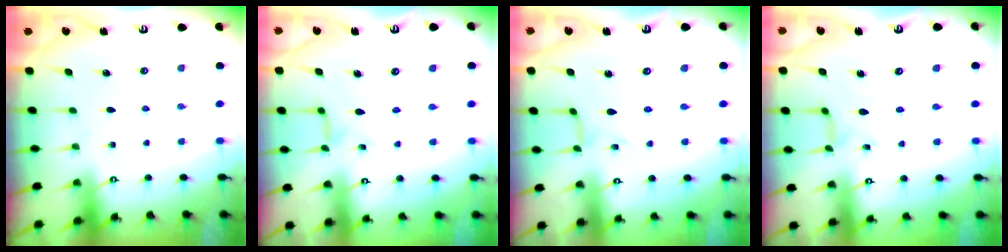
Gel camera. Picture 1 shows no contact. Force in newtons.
{"total": 3.5, "press": 3.5, "slide": 0.4}
{"total": 0.0}
{"total": 1.7, "press": 1.7, "slide": 0.4}